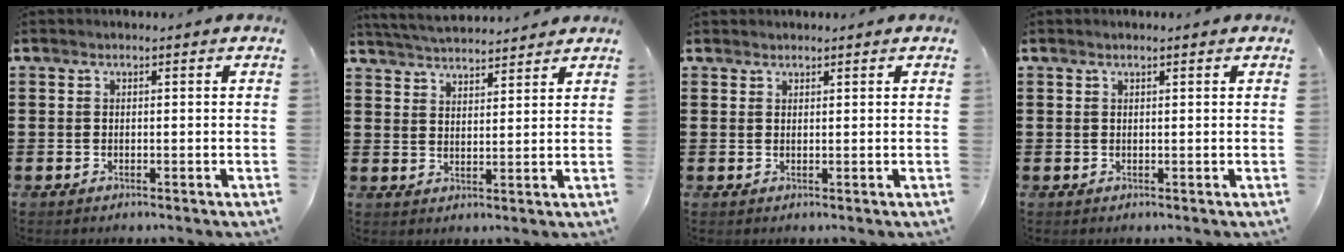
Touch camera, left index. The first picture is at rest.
{"total": 4.3, "force": [4.2, 0.0, 0.5], "torque": [-0.024, -0.020, 0.076]}
{"total": 1.2, "force": [1.1, 0.3, 0.0], "torque": [-0.002, 0.000, 0.023]}
{"total": 0.6, "force": [0.4, 0.0, 0.4], "torque": [-0.009, 0.000, 0.009]}